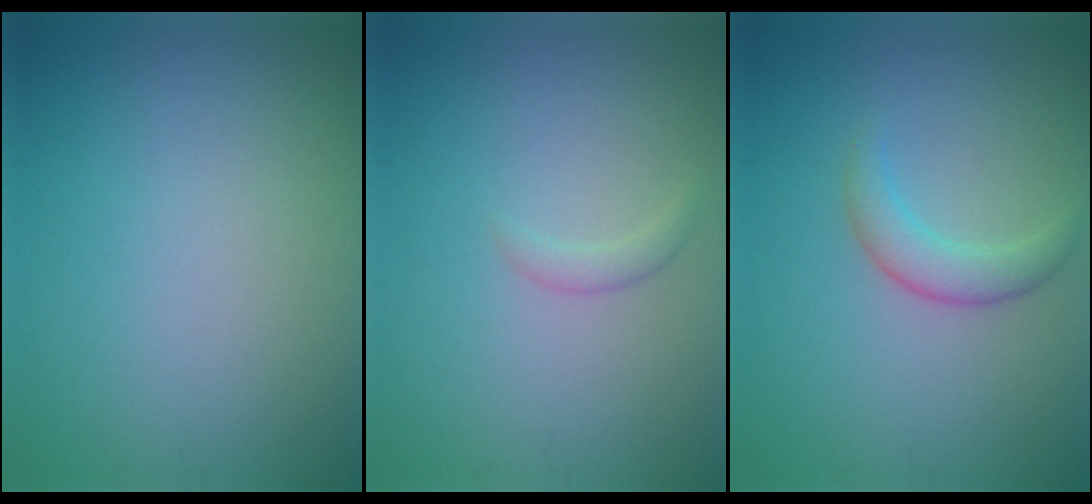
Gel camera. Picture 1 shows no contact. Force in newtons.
{"total": 1.0, "press": 1.0, "slide": 0.1}
{"total": 2.4, "press": 2.4, "slide": 0.1}